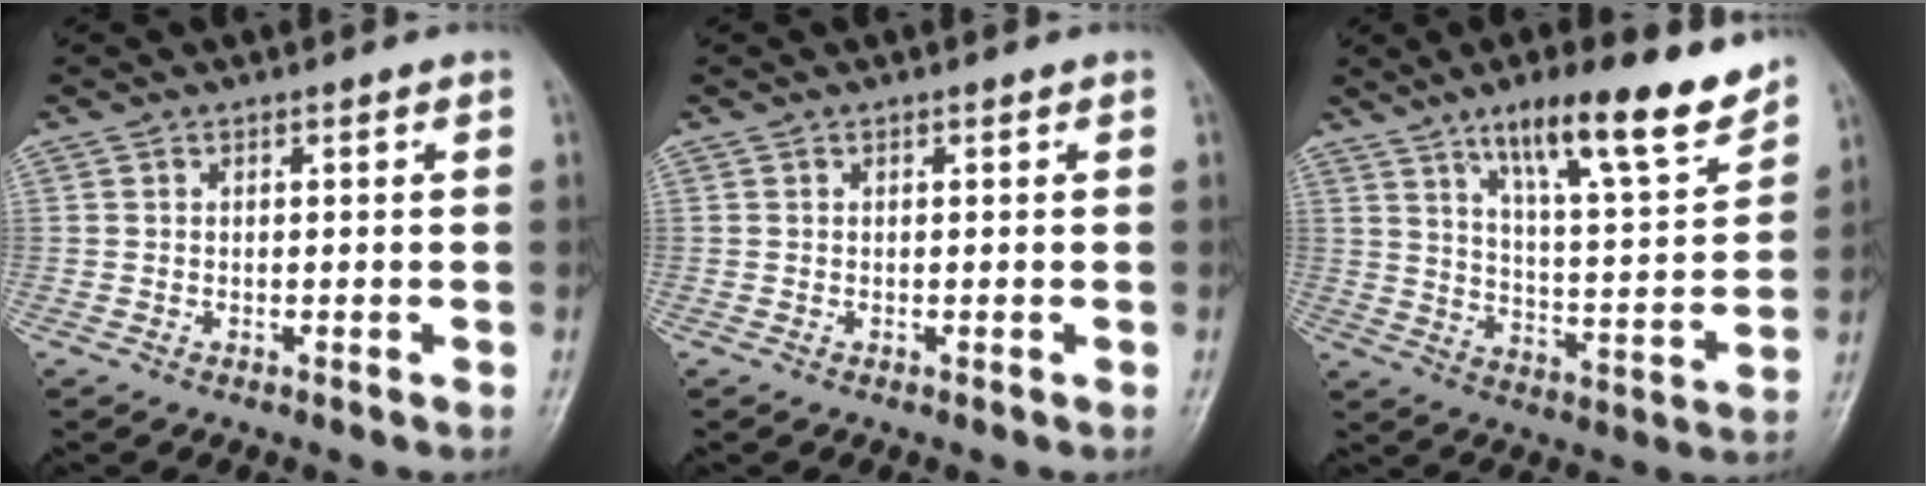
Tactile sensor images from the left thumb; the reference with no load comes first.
{"total": 0.0}
{"total": 16.4, "force": [11.6, 3.1, 11.3], "torque": [-0.156, -0.067, 0.189]}